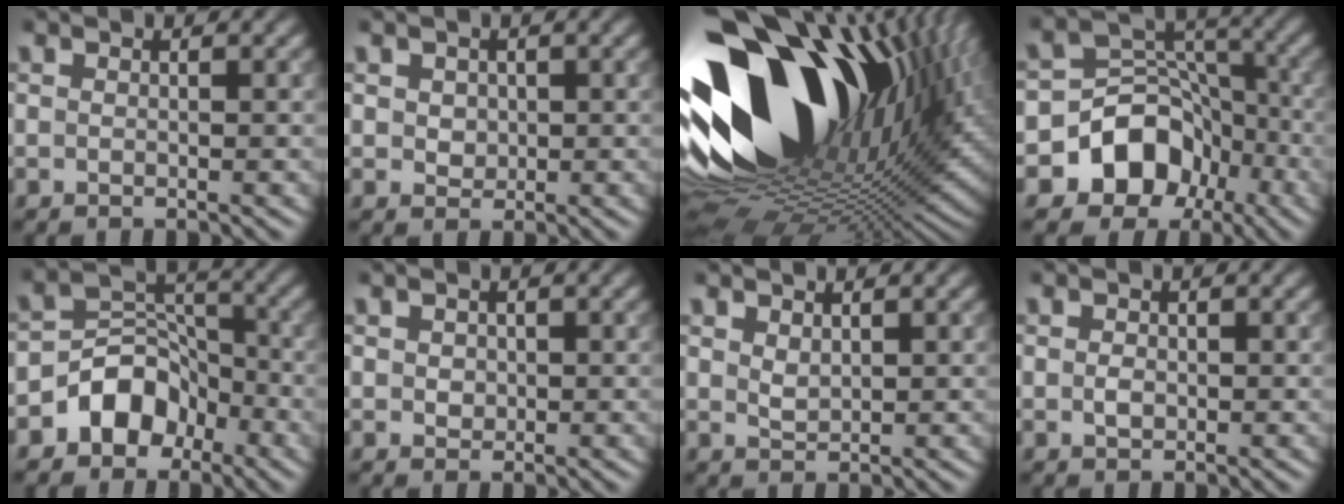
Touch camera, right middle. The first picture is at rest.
{"total": 1.5, "force": [0.4, 1.3, 0.7], "torque": [-0.011, 0.003, 0.007]}
{"total": 20.6, "force": [6.1, 12.0, 15.7], "torque": [-0.270, -0.005, 0.120]}
{"total": 7.9, "force": [-4.0, 6.3, 2.7], "torque": [-0.028, 0.016, -0.078]}
{"total": 5.1, "force": [-3.0, 3.8, 1.8], "torque": [-0.013, 0.009, -0.056]}
{"total": 1.0, "force": [0.1, 0.9, 0.4], "torque": [-0.007, -0.002, 0.003]}
{"total": 1.2, "force": [0.7, 0.6, 0.7], "torque": [-0.016, -0.001, 0.020]}
{"total": 0.9, "force": [0.0, 0.7, 0.6], "torque": [-0.012, -0.003, -0.001]}